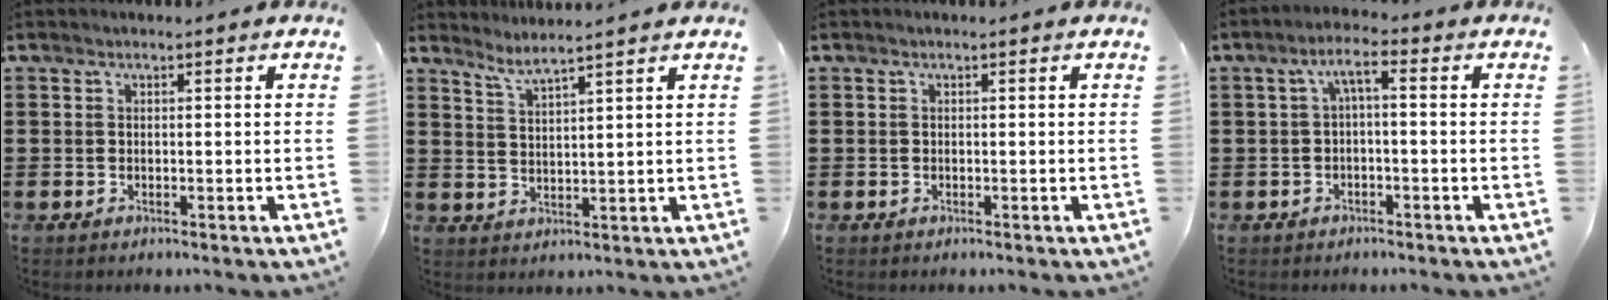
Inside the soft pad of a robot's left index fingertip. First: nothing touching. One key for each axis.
{"total": 3.2, "fx": 2.8, "fy": -0.8, "fz": 1.2, "tx": -0.032, "ty": -0.016, "tz": 0.051}
{"total": 0.0}
{"total": 3.1, "fx": -0.9, "fy": 0.6, "fz": 2.9, "tx": -0.059, "ty": 0.013, "tz": -0.022}